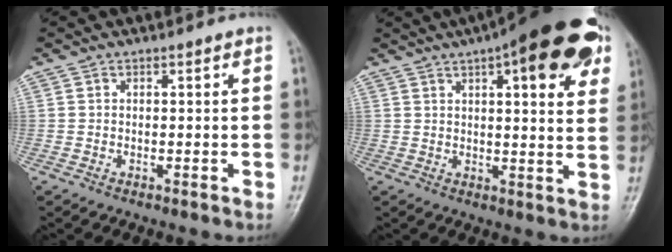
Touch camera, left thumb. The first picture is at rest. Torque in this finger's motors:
{"motor_torque": [0.67, 0.63, 1.73, -1.04, 0.25]}